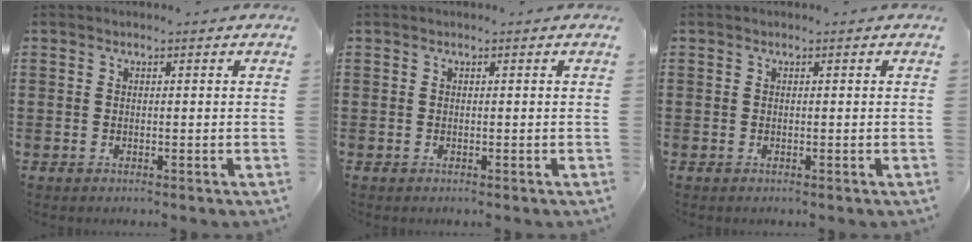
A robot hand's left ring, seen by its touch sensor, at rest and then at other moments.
{"total": 0.0}
{"total": 0.0}